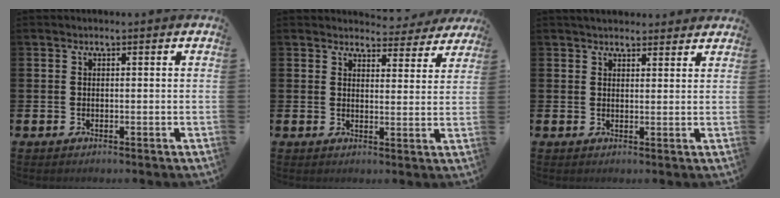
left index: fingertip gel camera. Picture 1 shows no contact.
{"total": 4.0, "force": [3.8, 1.3, 0.2], "torque": [0.006, -0.032, 0.064]}
{"total": 3.0, "force": [2.9, 0.7, 0.2], "torque": [0.004, -0.015, 0.051]}